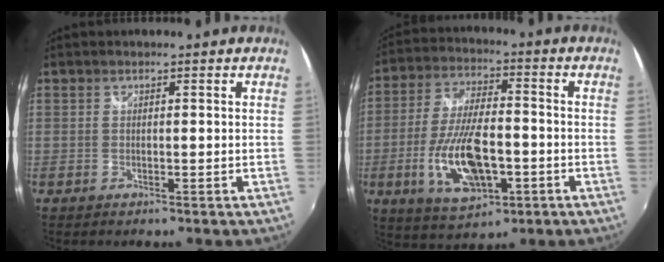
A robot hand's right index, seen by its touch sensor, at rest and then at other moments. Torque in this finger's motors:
{"motor_torque": [0.51, -0.22, 0.42, 0.21]}